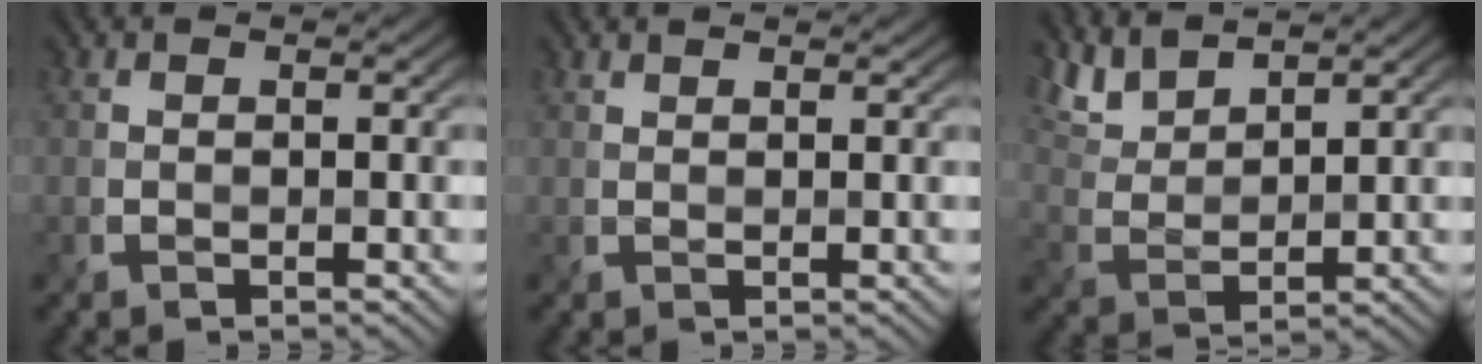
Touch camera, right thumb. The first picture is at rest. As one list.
[{"total": 1.0, "force": [1.0, 0.1, 0.2], "torque": [-0.013, 0.001, 0.023]}, {"total": 5.8, "force": [4.9, 1.4, 2.8], "torque": [-0.076, 0.008, 0.103]}]